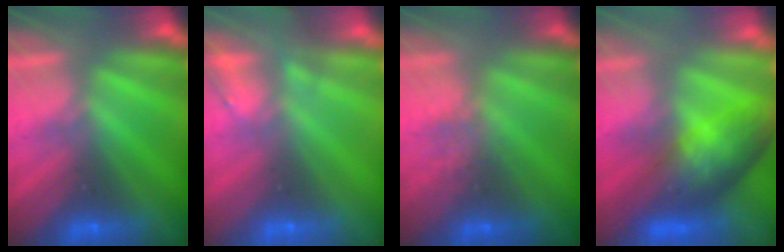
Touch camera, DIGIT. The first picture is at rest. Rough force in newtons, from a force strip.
{"total": 2.3}
{"total": 2.4}
{"total": 7.7}